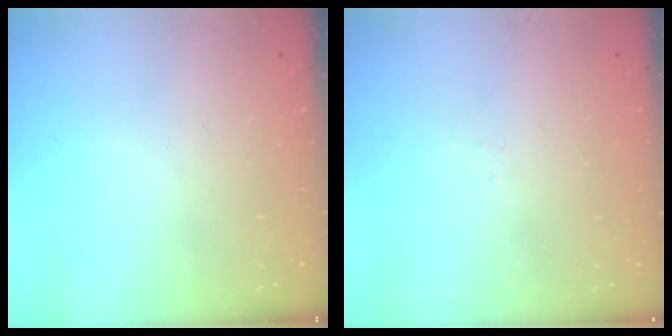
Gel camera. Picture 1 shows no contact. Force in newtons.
{"total": 1.6, "press": 1.5, "slide": 0.4}